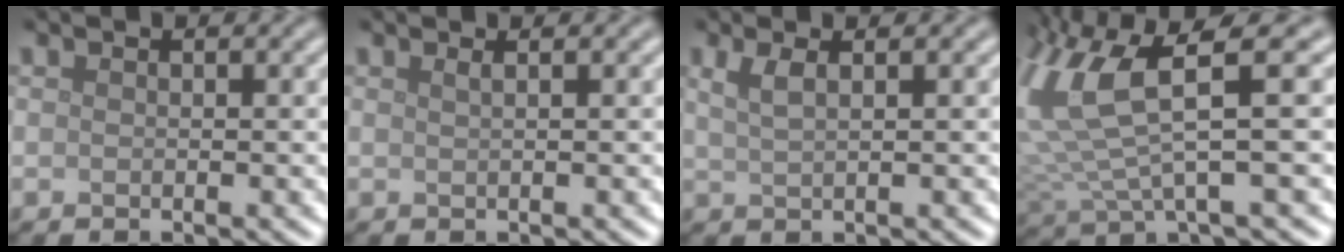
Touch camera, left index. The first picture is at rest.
{"total": 1.3, "force": [0.6, 0.7, 1.0], "torque": [-0.005, 0.000, -0.001]}
{"total": 2.1, "force": [0.9, 0.8, 1.8], "torque": [-0.026, 0.004, 0.015]}
{"total": 8.4, "force": [2.7, 2.5, 7.6], "torque": [-0.180, 0.000, 0.050]}